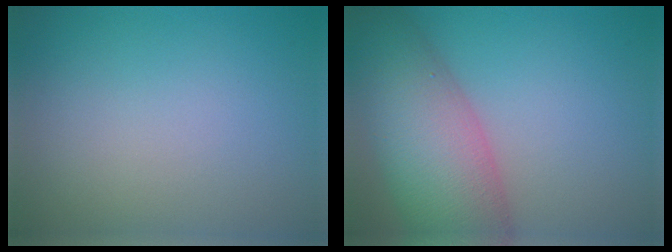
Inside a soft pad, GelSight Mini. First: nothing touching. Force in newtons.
{"total": 10.1, "press": 10.1, "slide": 0.6}